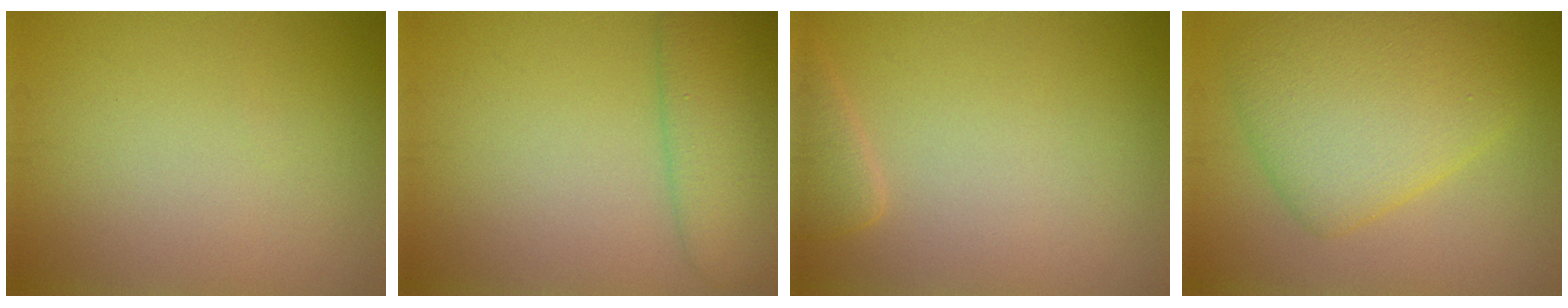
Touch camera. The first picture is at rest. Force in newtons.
{"total": 4.8, "press": 4.8, "slide": 0.2}
{"total": 1.9, "press": 1.8, "slide": 0.2}
{"total": 7.0, "press": 7.0, "slide": 0.1}